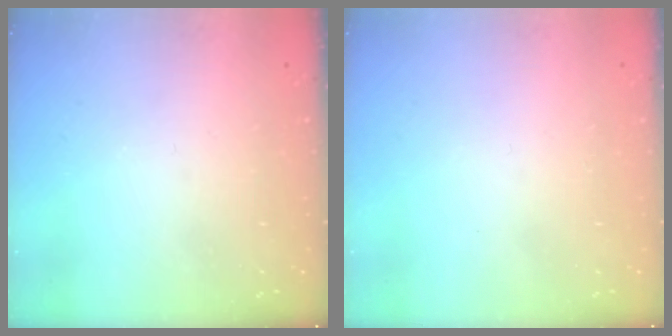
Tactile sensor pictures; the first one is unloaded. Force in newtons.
{"total": 1.6, "press": 1.6, "slide": 0.1}